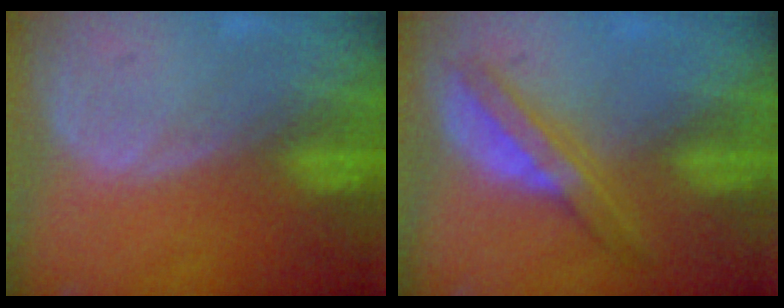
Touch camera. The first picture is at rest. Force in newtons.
{"total": 5.6, "press": 5.2, "slide": 2.0}